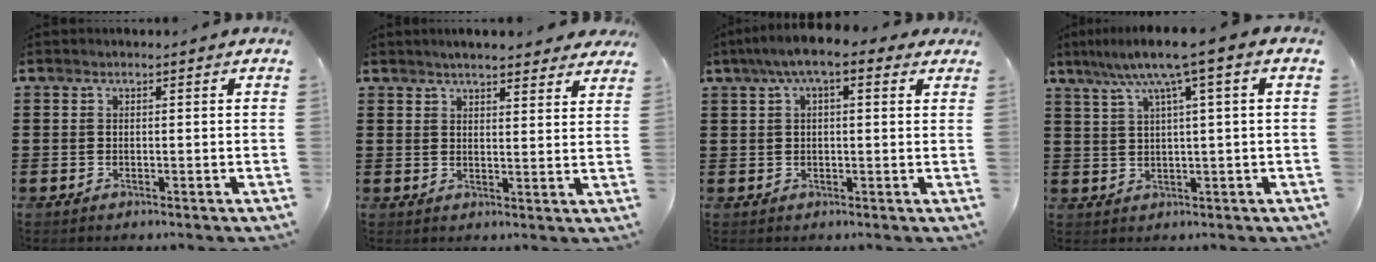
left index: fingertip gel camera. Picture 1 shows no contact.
{"total": 3.9, "force": [3.8, 0.3, 1.0], "torque": [-0.032, -0.007, 0.070]}
{"total": 5.6, "force": [2.8, 1.5, 4.6], "torque": [-0.093, 0.007, 0.047]}
{"total": 6.8, "force": [2.8, -0.1, 6.2], "torque": [-0.126, -0.005, 0.042]}